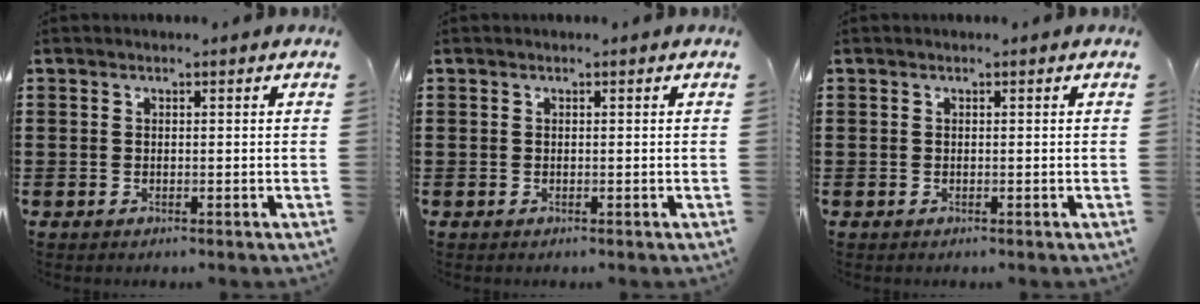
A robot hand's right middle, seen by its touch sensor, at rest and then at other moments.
{"total": 0.0}
{"total": 0.0}